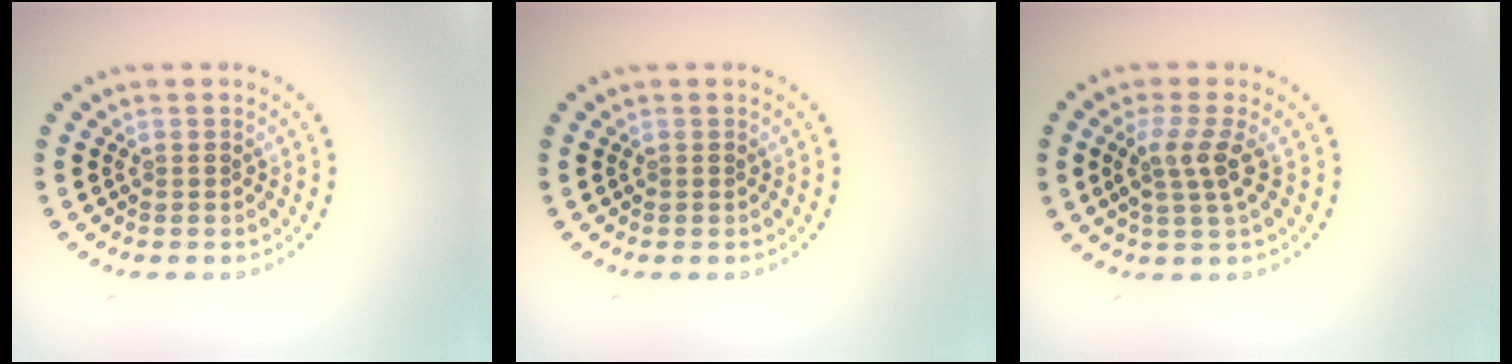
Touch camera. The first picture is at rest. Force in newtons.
{"total": 0.0}
{"total": 2.8, "press": 2.1, "slide": 1.9}